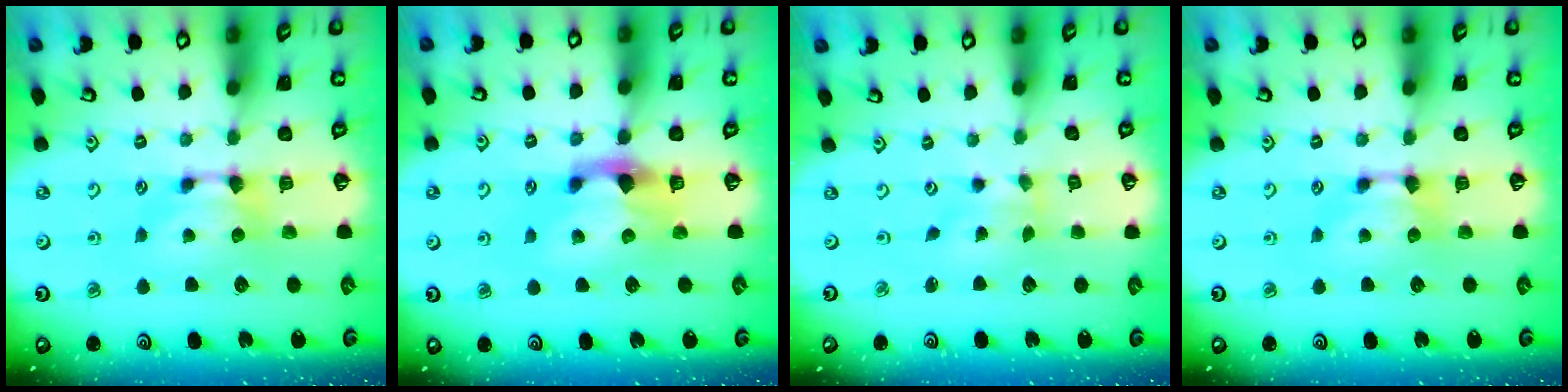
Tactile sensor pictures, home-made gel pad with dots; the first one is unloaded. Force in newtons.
{"total": 3.1, "press": 2.8, "slide": 1.4}
{"total": 2.0, "press": 1.7, "slide": 1.1}
{"total": 0.0}